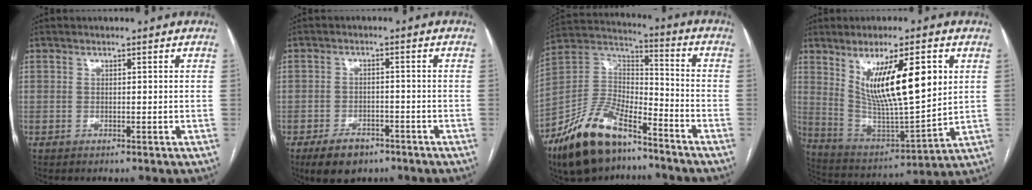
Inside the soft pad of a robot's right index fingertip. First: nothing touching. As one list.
[{"total": 5.9, "force": [-4.0, 3.1, 3.0], "torque": [-0.056, -0.001, -0.060]}, {"total": 17.1, "force": [-12.2, 6.5, 10.1], "torque": [-0.206, 0.012, -0.222]}, {"total": 16.4, "force": [5.6, 2.9, 15.1], "torque": [-0.267, -0.008, 0.109]}]